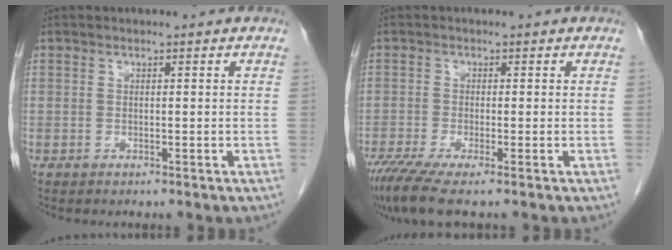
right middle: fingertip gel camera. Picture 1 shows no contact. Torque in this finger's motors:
{"motor_torque": [1.10, -0.85, 0.23, 0.11]}